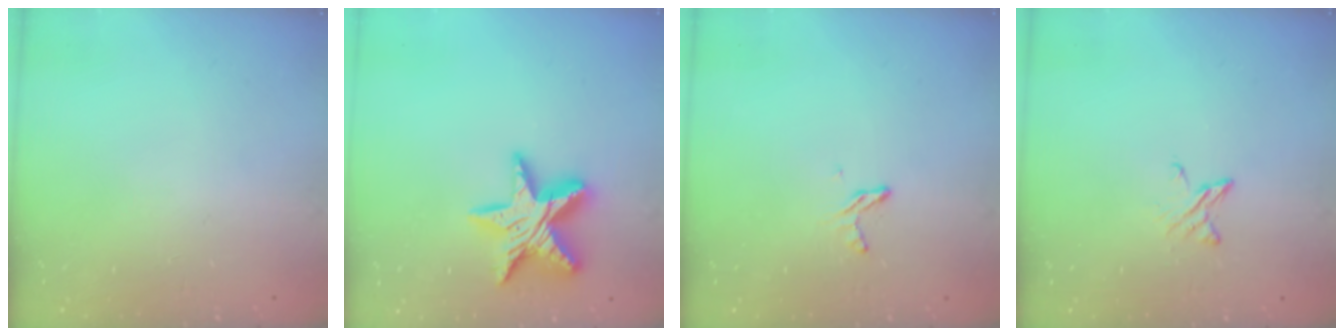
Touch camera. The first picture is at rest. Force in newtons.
{"total": 15.7, "press": 15.7, "slide": 1.4}
{"total": 4.4, "press": 4.4, "slide": 0.4}
{"total": 3.0, "press": 3.0, "slide": 0.3}